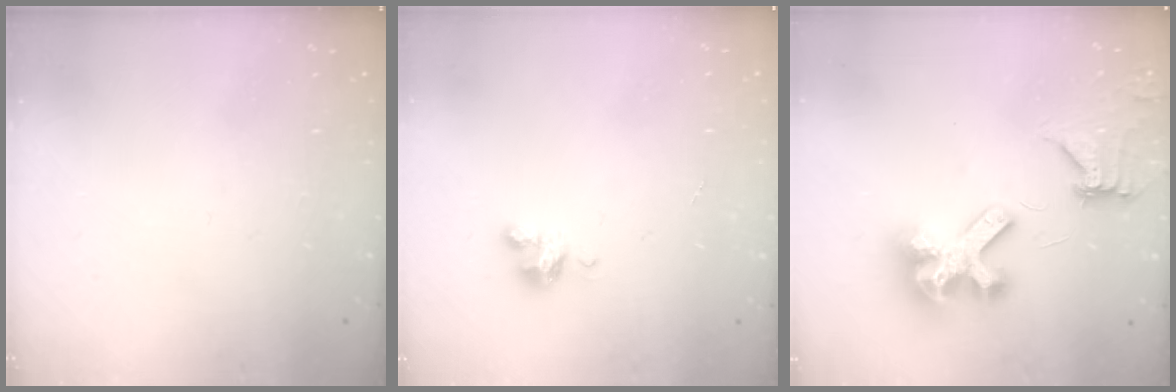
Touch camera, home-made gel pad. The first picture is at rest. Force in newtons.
{"total": 4.1, "press": 4.1, "slide": 0.3}
{"total": 15.6, "press": 15.4, "slide": 2.1}